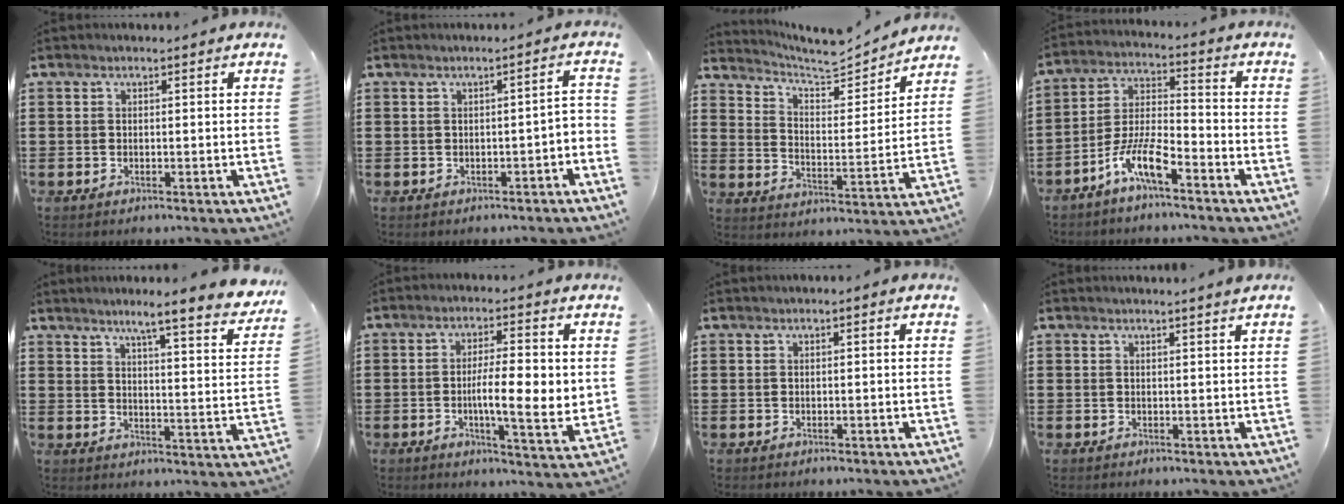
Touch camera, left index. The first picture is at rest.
{"total": 1.8, "force": [-1.0, 0.1, 1.5], "torque": [-0.026, 0.000, -0.022]}
{"total": 6.2, "force": [5.9, 0.7, 1.8], "torque": [-0.055, -0.047, 0.094]}
{"total": 8.8, "force": [-6.5, 1.8, 5.6], "torque": [-0.130, -0.005, -0.129]}
{"total": 6.3, "force": [5.2, -0.5, 3.5], "torque": [-0.065, -0.047, 0.076]}
{"total": 8.4, "force": [0.1, 1.9, 8.2], "torque": [-0.122, -0.010, -0.005]}
{"total": 0.0}
{"total": 1.1, "force": [1.0, -0.3, 0.5], "torque": [-0.009, -0.004, 0.019]}